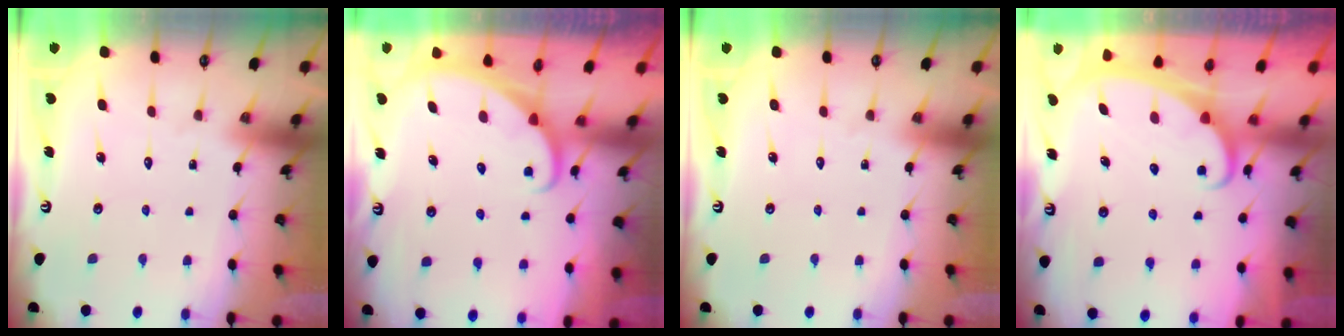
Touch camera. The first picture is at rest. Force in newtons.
{"total": 1.9, "press": 1.9, "slide": 0.0}
{"total": 0.0}
{"total": 2.3, "press": 2.3, "slide": 0.3}